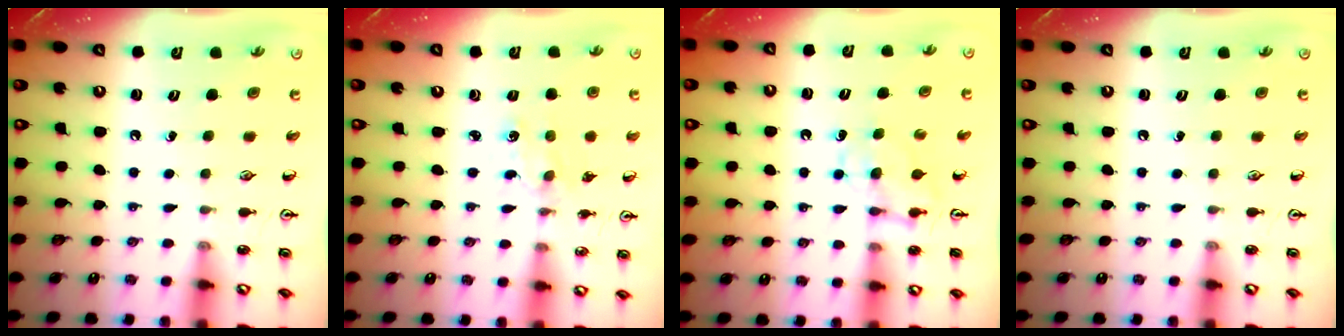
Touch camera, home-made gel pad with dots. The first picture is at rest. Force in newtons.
{"total": 2.0, "press": 1.9, "slide": 0.4}
{"total": 4.7, "press": 4.6, "slide": 0.8}
{"total": 0.0}